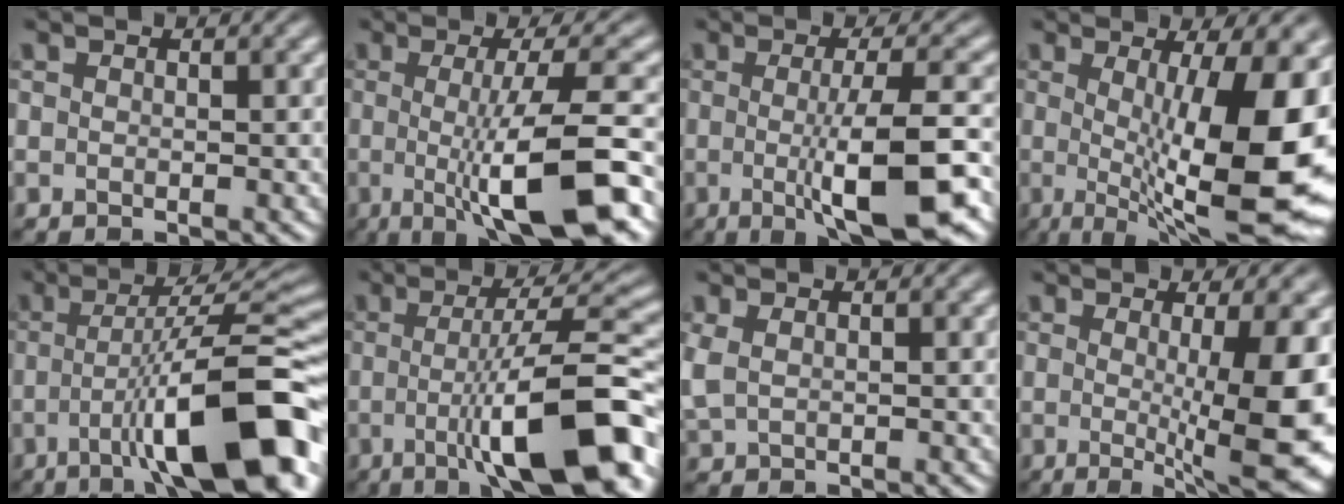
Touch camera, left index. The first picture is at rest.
{"total": 10.1, "force": [-1.7, 2.2, 9.7], "torque": [-0.128, -0.007, -0.029]}
{"total": 8.9, "force": [-1.5, 1.9, 8.5], "torque": [-0.119, -0.010, -0.023]}
{"total": 13.0, "force": [0.1, 3.3, 12.6], "torque": [-0.161, -0.007, 0.001]}
{"total": 13.0, "force": [-5.1, 3.0, 11.6], "torque": [-0.179, 0.007, -0.079]}
{"total": 12.1, "force": [-3.6, 2.6, 11.2], "torque": [-0.163, 0.005, -0.057]}
{"total": 1.8, "force": [0.8, 1.2, 1.1], "torque": [-0.037, 0.005, 0.020]}
{"total": 9.8, "force": [-0.3, 2.2, 9.5], "torque": [-0.132, -0.015, -0.001]}